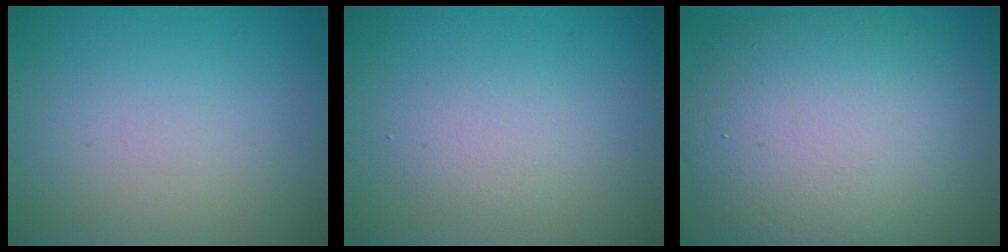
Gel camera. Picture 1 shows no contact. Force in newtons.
{"total": 1.4, "press": 1.4, "slide": 0.1}
{"total": 11.0, "press": 11.0, "slide": 0.7}